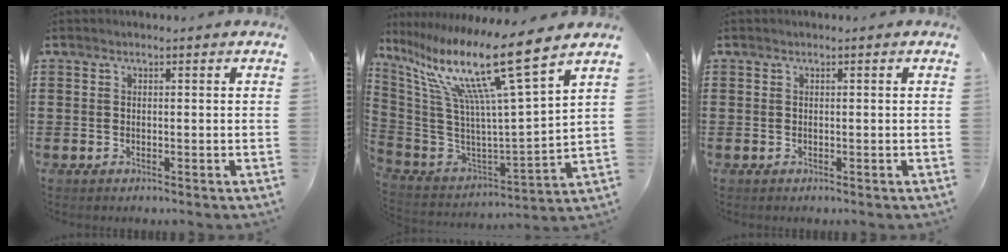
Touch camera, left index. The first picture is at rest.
{"total": 16.5, "force": [10.6, 0.5, 12.6], "torque": [-0.288, -0.072, 0.159]}
{"total": 0.0}